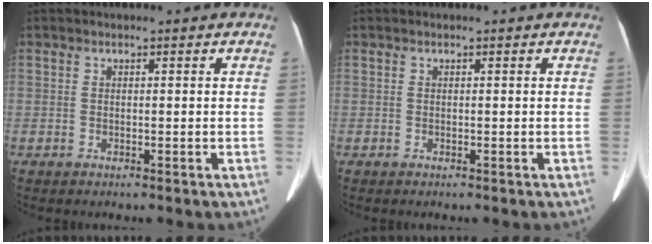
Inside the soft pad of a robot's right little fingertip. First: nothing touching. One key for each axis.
{"total": 0.0}